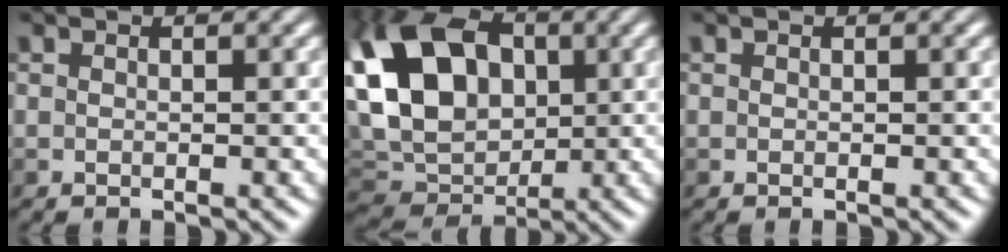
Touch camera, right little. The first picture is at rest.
{"total": 12.5, "force": [2.5, 8.6, 8.6], "torque": [-0.187, 0.021, 0.037]}
{"total": 0.0}